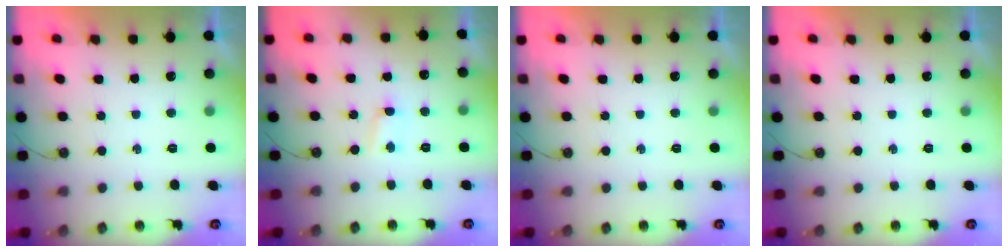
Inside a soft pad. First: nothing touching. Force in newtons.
{"total": 1.6, "press": 1.5, "slide": 0.2}
{"total": 0.0}
{"total": 0.0}